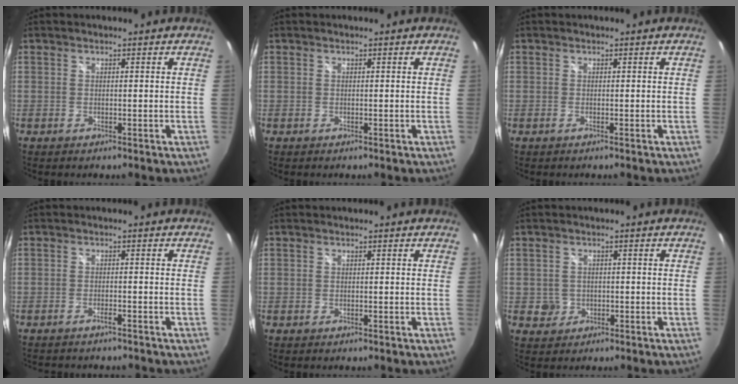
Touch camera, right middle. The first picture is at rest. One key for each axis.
{"total": 0.0}
{"total": 0.0}
{"total": 3.2, "fx": -2.8, "fy": 1.0, "fz": 1.2, "tx": -0.033, "ty": -0.007, "tz": -0.045}
{"total": 0.0}
{"total": 2.6, "fx": -0.4, "fy": 2.5, "fz": 0.4, "tx": -0.010, "ty": 0.002, "tz": -0.004}